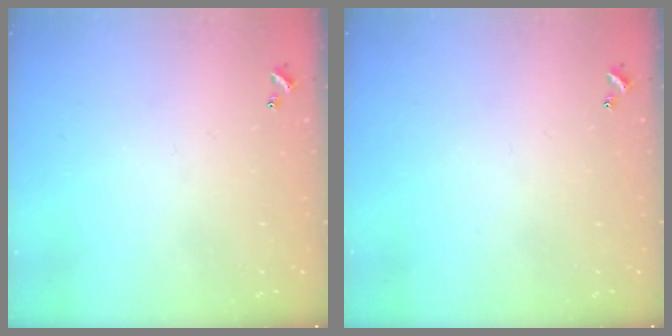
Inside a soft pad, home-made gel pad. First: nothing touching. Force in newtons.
{"total": 0.0}